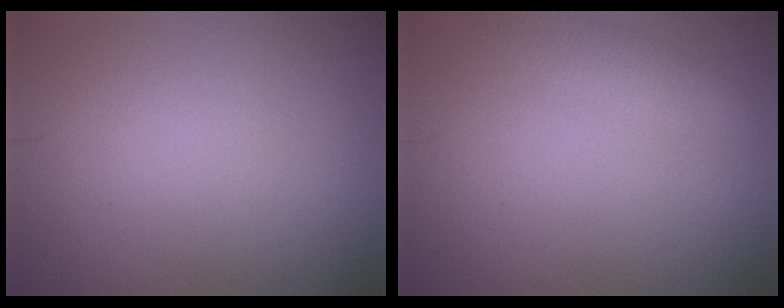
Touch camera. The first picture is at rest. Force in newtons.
{"total": 2.4, "press": 2.4, "slide": 0.2}